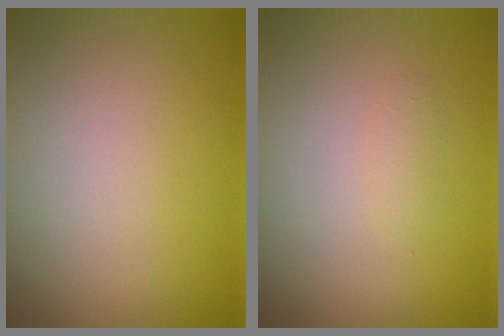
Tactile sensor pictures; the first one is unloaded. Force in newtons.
{"total": 0.7, "press": 0.7, "slide": 0.0}